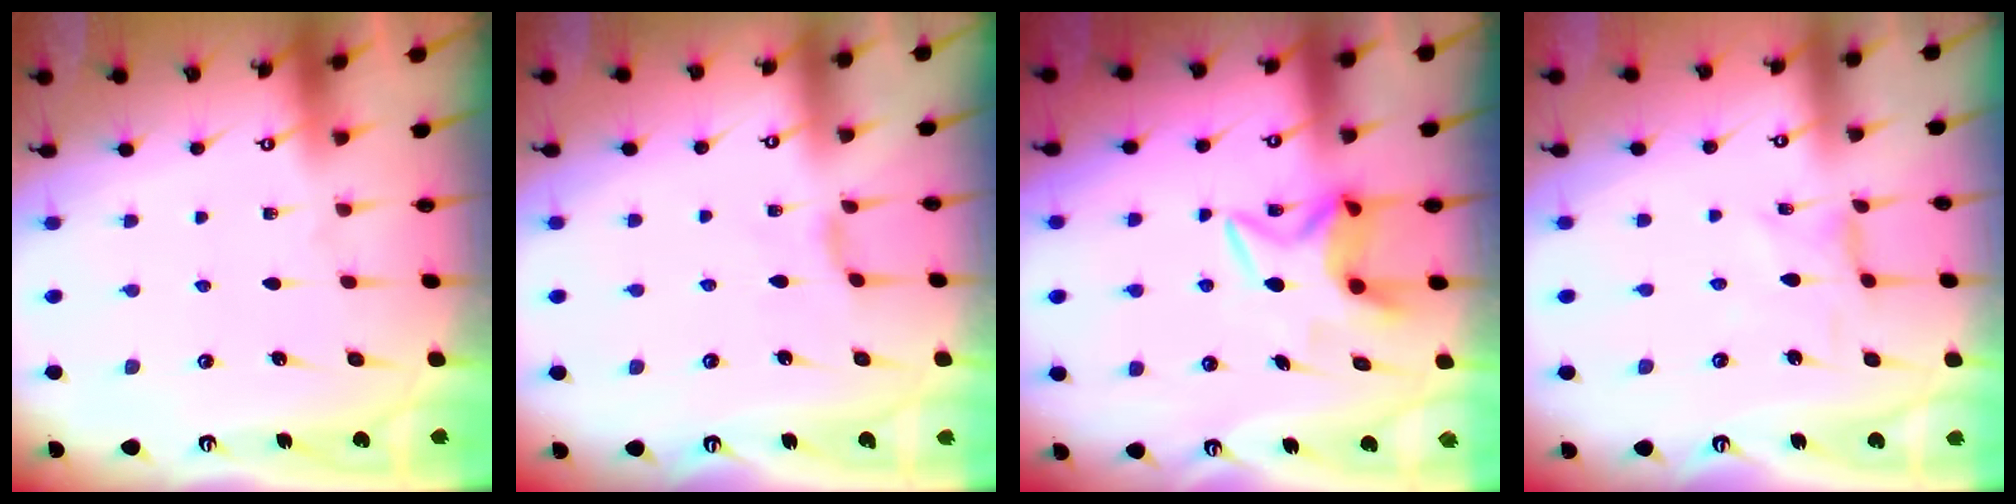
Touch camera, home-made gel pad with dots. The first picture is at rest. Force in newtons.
{"total": 2.6, "press": 2.6, "slide": 0.5}
{"total": 6.6, "press": 6.6, "slide": 0.4}
{"total": 1.1, "press": 1.0, "slide": 0.3}